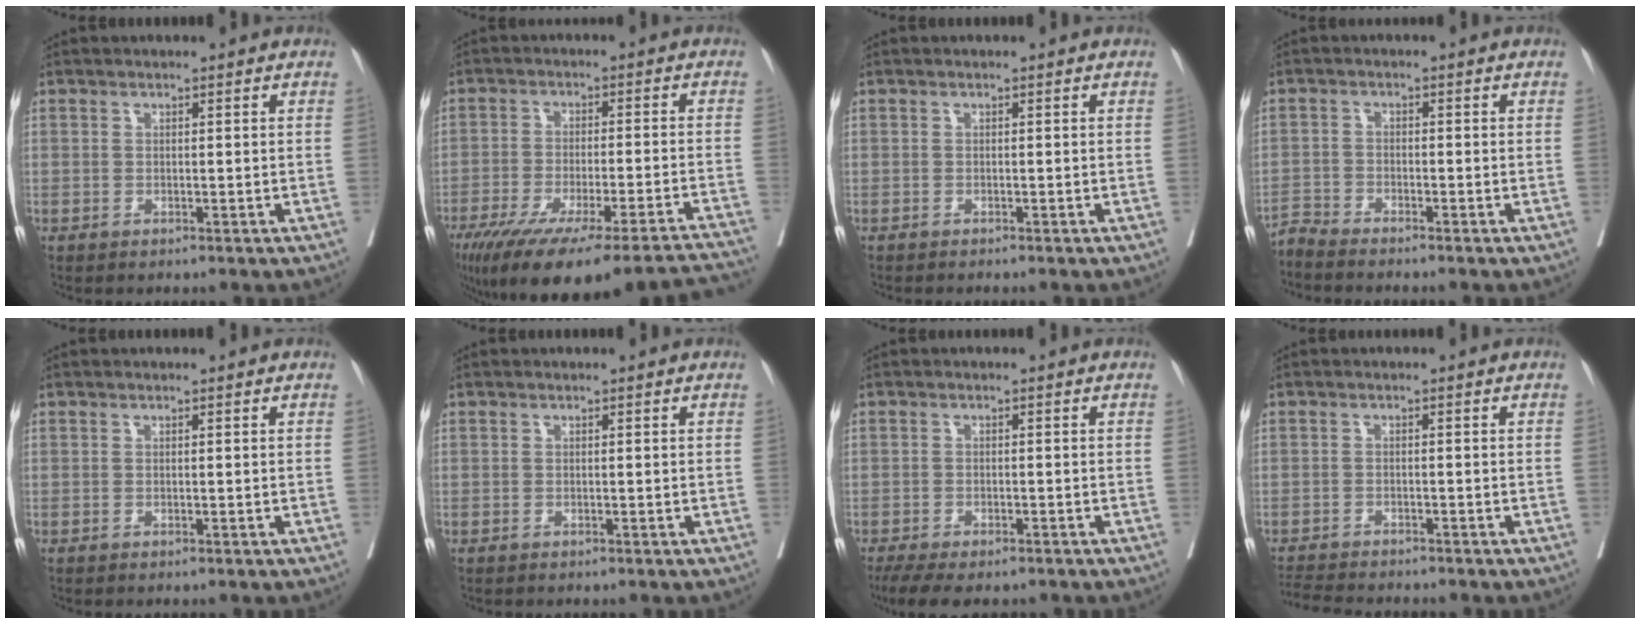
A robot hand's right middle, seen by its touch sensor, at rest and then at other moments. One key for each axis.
{"total": 27.8, "fx": -23.9, "fy": 1.8, "fz": 14.2, "tx": -0.167, "ty": -0.051, "tz": -0.324}
{"total": 0.7, "fx": -0.7, "fy": 0.0, "fz": 0.1, "tx": -0.009, "ty": -0.004, "tz": -0.017}
{"total": 3.2, "fx": -3.0, "fy": -0.9, "fz": -0.4, "tx": 0.007, "ty": -0.019, "tz": -0.062}
{"total": 0.0}
{"total": 0.0}
{"total": 7.8, "fx": -6.1, "fy": 2.8, "fz": 4.0, "tx": -0.063, "ty": -0.010, "tz": -0.092}
{"total": 6.1, "fx": -5.9, "fy": 0.4, "fz": 1.7, "tx": -0.028, "ty": -0.016, "tz": -0.099}